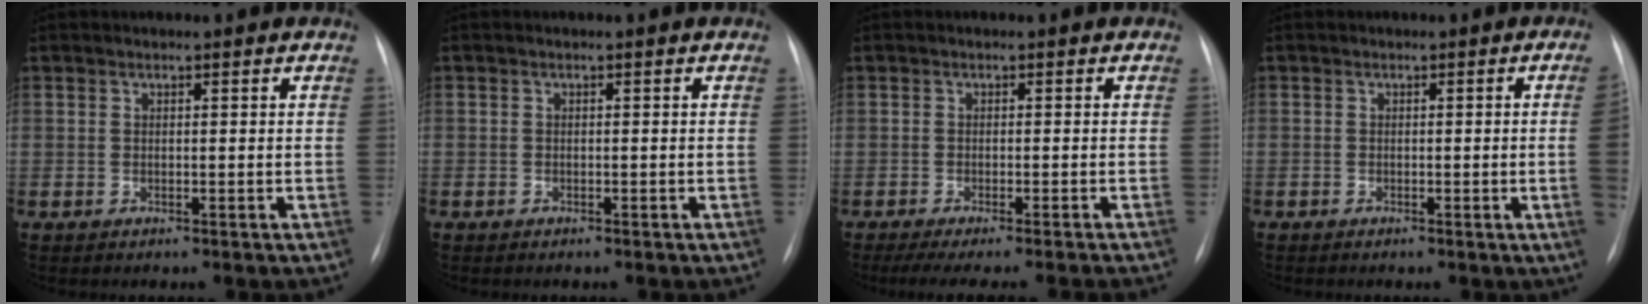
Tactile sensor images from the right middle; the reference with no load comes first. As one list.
[{"total": 0.6, "force": [-0.4, 0.4, 0.0], "torque": [-0.001, 0.003, -0.006]}, {"total": 10.7, "force": [-9.6, -0.5, 4.8], "torque": [-0.046, -0.021, -0.125]}, {"total": 3.0, "force": [-0.3, -0.9, 2.8], "torque": [-0.030, -0.004, -0.005]}]